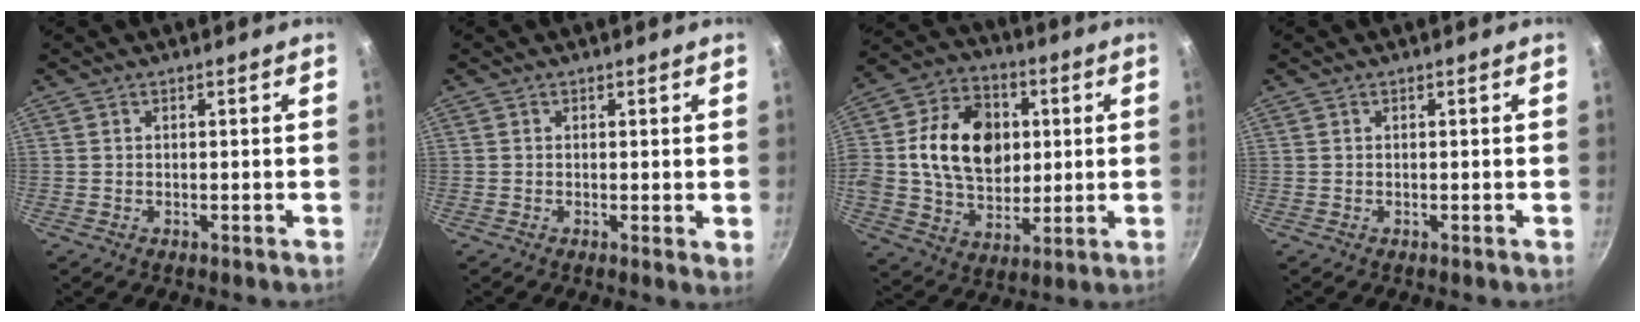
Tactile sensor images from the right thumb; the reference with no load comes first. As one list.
[{"total": 1.5, "force": [0.3, 0.6, 1.3], "torque": [-0.018, -0.006, 0.001]}, {"total": 20.0, "force": [2.5, 15.1, 12.9], "torque": [-0.191, 0.016, 0.038]}, {"total": 0.0}]